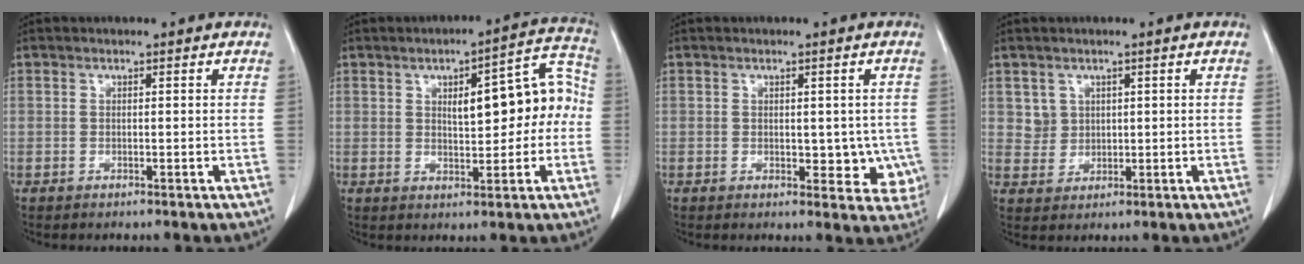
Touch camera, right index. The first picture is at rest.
{"total": 11.1, "force": [0.8, 4.1, 10.3], "torque": [-0.126, 0.042, 0.015]}
{"total": 5.9, "force": [-0.5, 3.5, 4.7], "torque": [-0.028, -0.001, -0.002]}
{"total": 3.1, "force": [1.4, 2.7, 0.1], "torque": [0.007, 0.003, 0.026]}